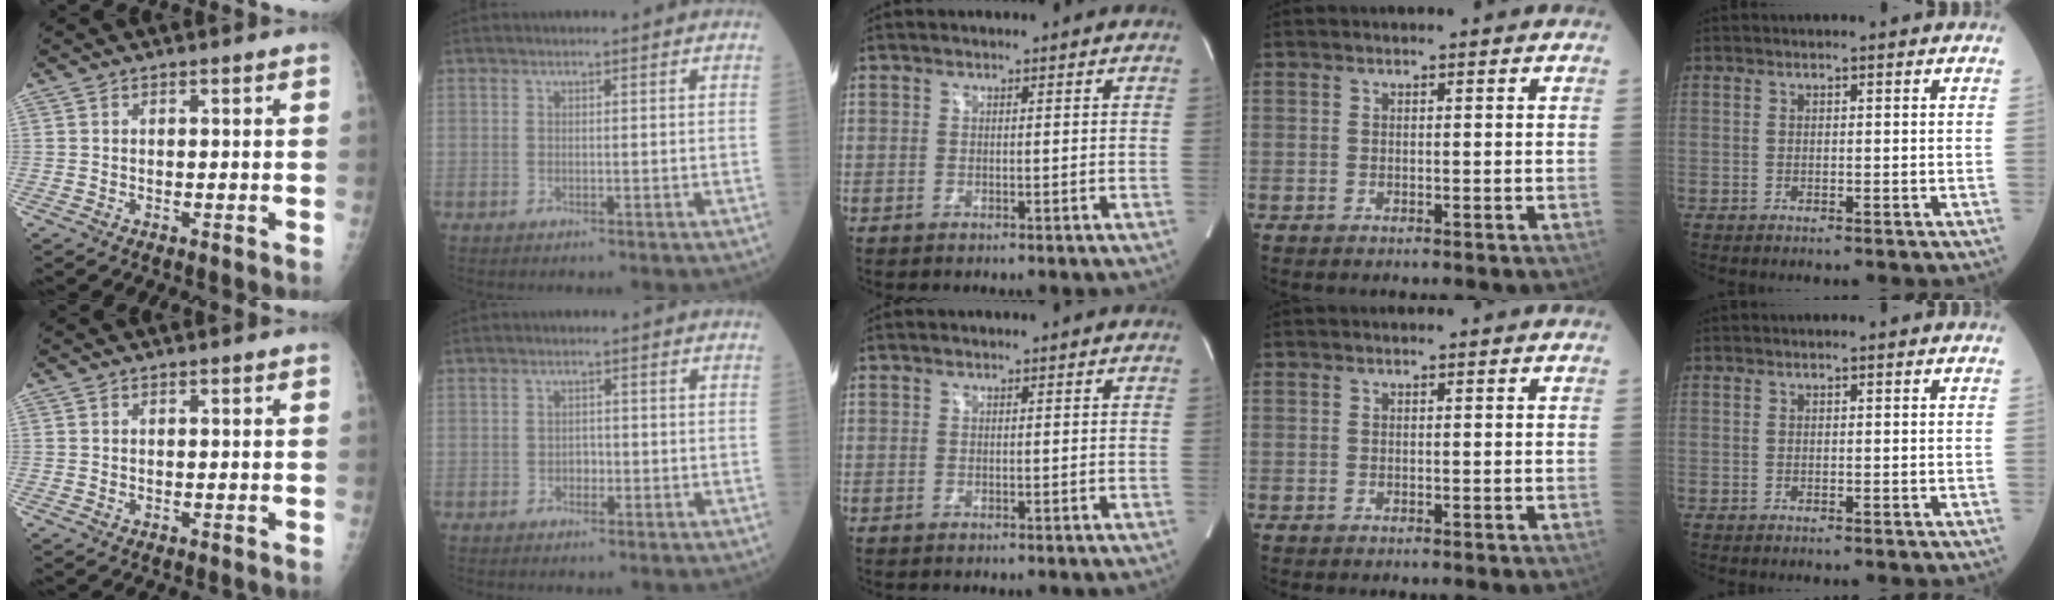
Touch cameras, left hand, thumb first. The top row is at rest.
{"index": {"total": 1.3, "force": [-0.4, 0.9, 0.7], "torque": [-0.010, 0.004, -0.008]}}